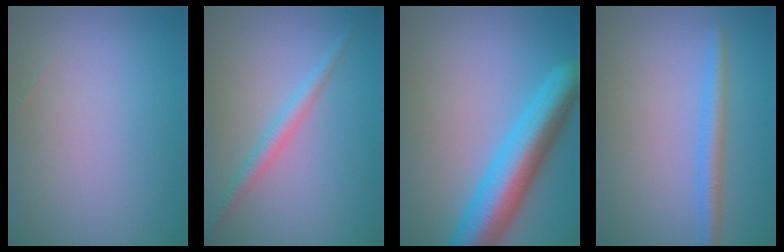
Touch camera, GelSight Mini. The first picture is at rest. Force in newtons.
{"total": 2.1, "press": 2.1, "slide": 0.1}
{"total": 8.3, "press": 8.3, "slide": 0.2}
{"total": 2.4, "press": 2.4, "slide": 0.2}